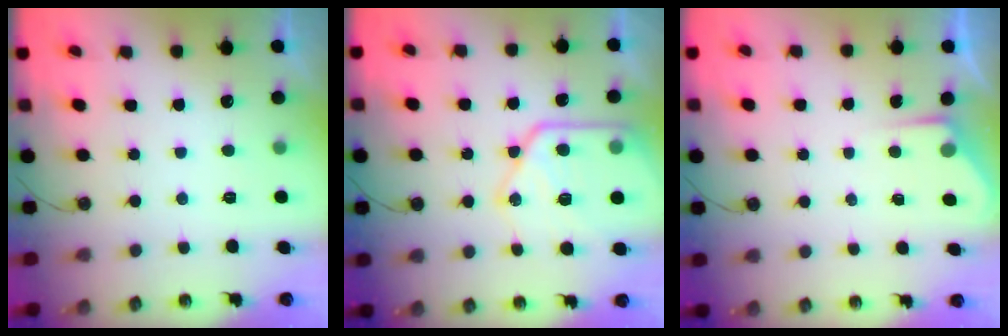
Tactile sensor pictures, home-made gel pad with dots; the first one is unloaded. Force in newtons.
{"total": 18.2, "press": 18.1, "slide": 1.9}
{"total": 2.8, "press": 2.8, "slide": 0.4}